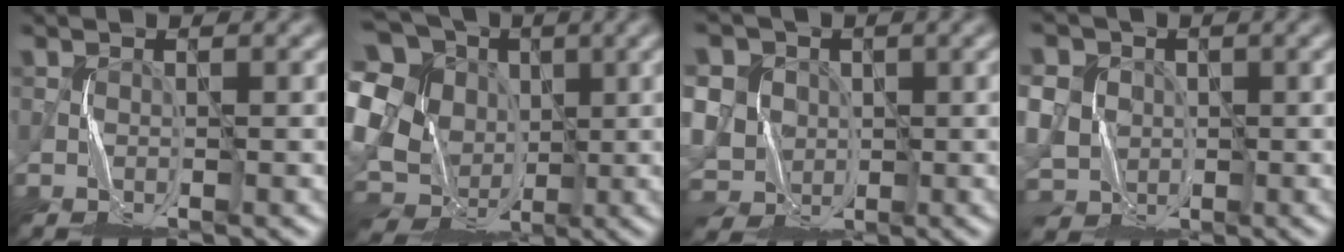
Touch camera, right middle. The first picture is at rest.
{"total": 18.3, "force": [0.7, 15.7, 9.3], "torque": [-0.245, 0.015, -0.003]}
{"total": 8.2, "force": [0.6, 7.4, 3.5], "torque": [-0.089, 0.026, -0.019]}
{"total": 7.9, "force": [0.0, 7.4, 2.9], "torque": [-0.076, 0.021, -0.033]}